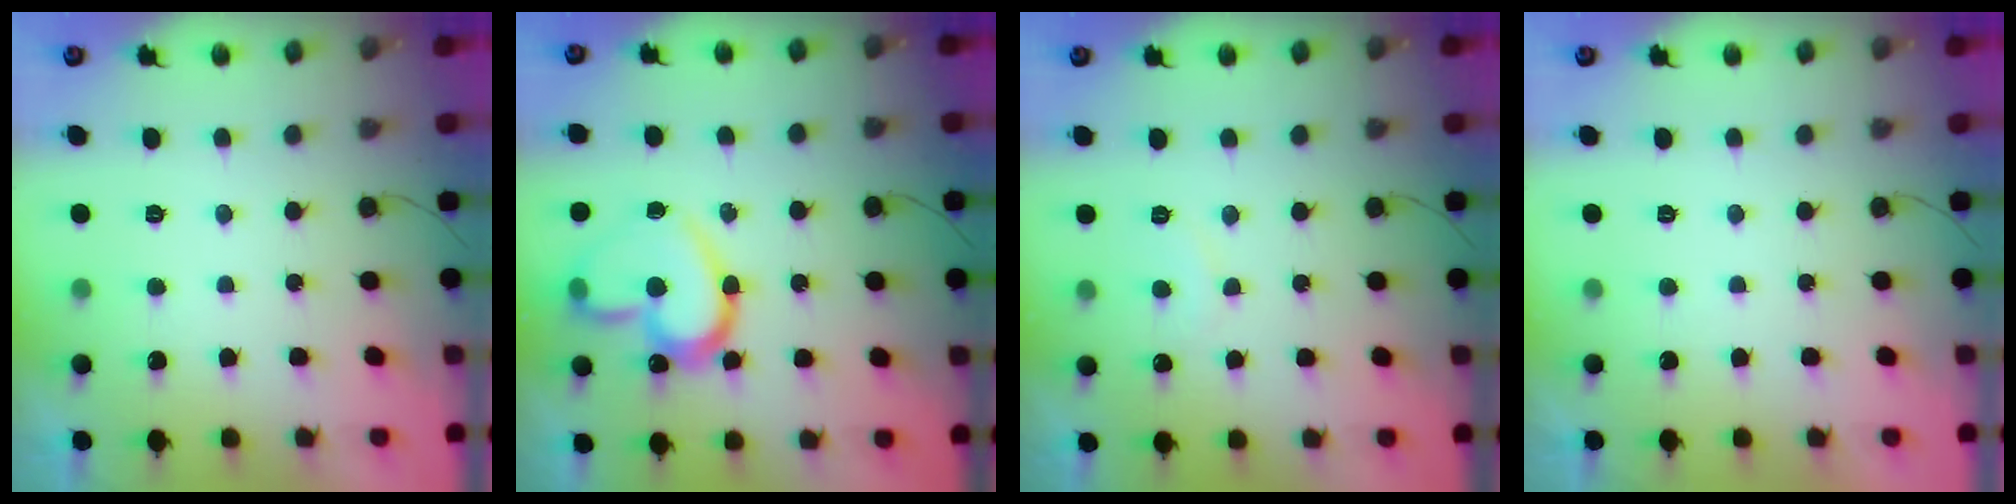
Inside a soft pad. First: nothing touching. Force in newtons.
{"total": 19.9, "press": 19.8, "slide": 1.8}
{"total": 5.5, "press": 5.5, "slide": 0.5}
{"total": 1.7, "press": 1.7, "slide": 0.1}